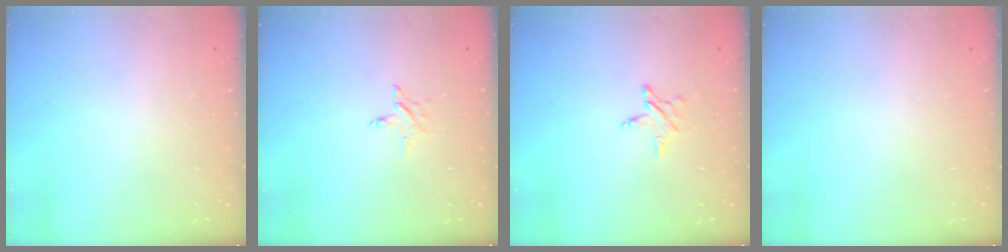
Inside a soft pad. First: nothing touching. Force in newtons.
{"total": 2.4, "press": 2.4, "slide": 0.1}
{"total": 2.9, "press": 2.9, "slide": 0.3}
{"total": 0.0}